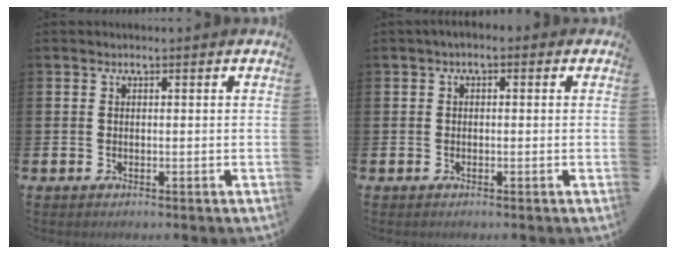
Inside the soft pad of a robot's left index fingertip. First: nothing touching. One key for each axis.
{"total": 1.1, "fx": -0.5, "fy": 0.8, "fz": 0.7, "tx": -0.014, "ty": 0.006, "tz": -0.012}